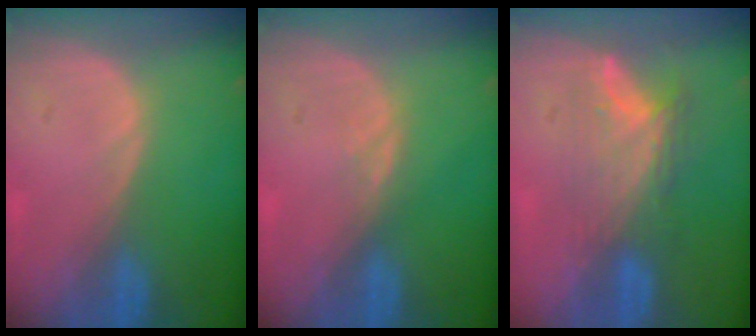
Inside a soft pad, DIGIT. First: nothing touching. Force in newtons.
{"total": 0.9, "press": 0.9, "slide": 0.4}
{"total": 8.2, "press": 6.8, "slide": 4.7}